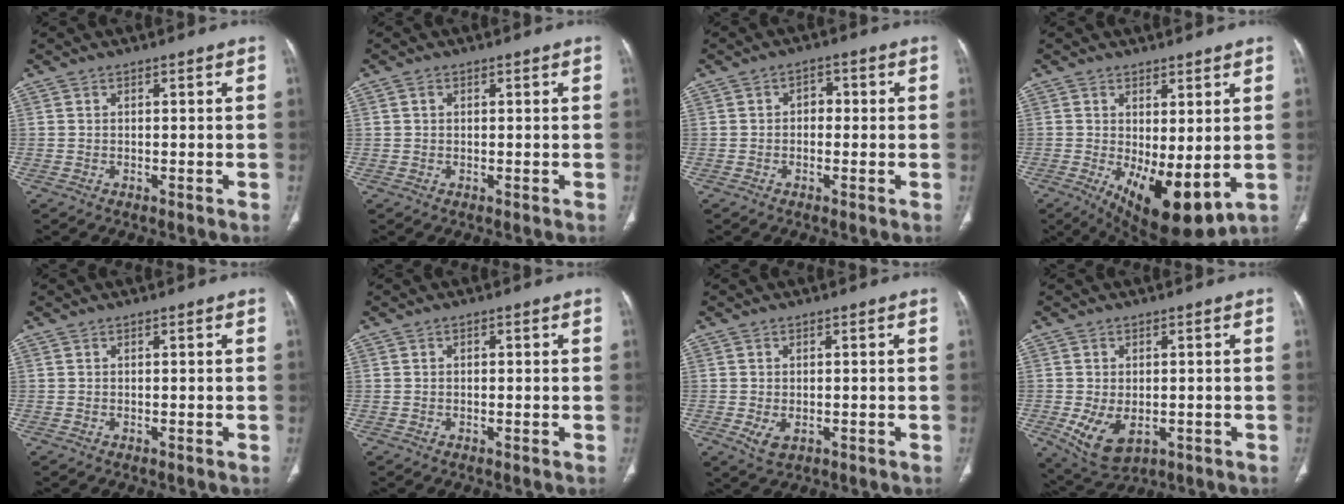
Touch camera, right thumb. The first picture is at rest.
{"total": 0.6, "force": [0.3, 0.5, 0.3], "torque": [-0.006, 0.002, 0.005]}
{"total": 2.8, "force": [-0.1, 2.1, 1.8], "torque": [-0.011, 0.011, -0.008]}
{"total": 12.1, "force": [-1.7, 4.9, 10.9], "torque": [-0.163, -0.026, -0.005]}
{"total": 0.0}
{"total": 0.6, "force": [0.1, 0.4, 0.4], "torque": [-0.007, 0.002, 0.001]}
{"total": 3.1, "force": [-0.8, 1.9, 2.3], "torque": [-0.047, -0.003, -0.005]}
{"total": 7.8, "force": [-1.9, 4.8, 5.9], "torque": [-0.107, -0.008, -0.014]}